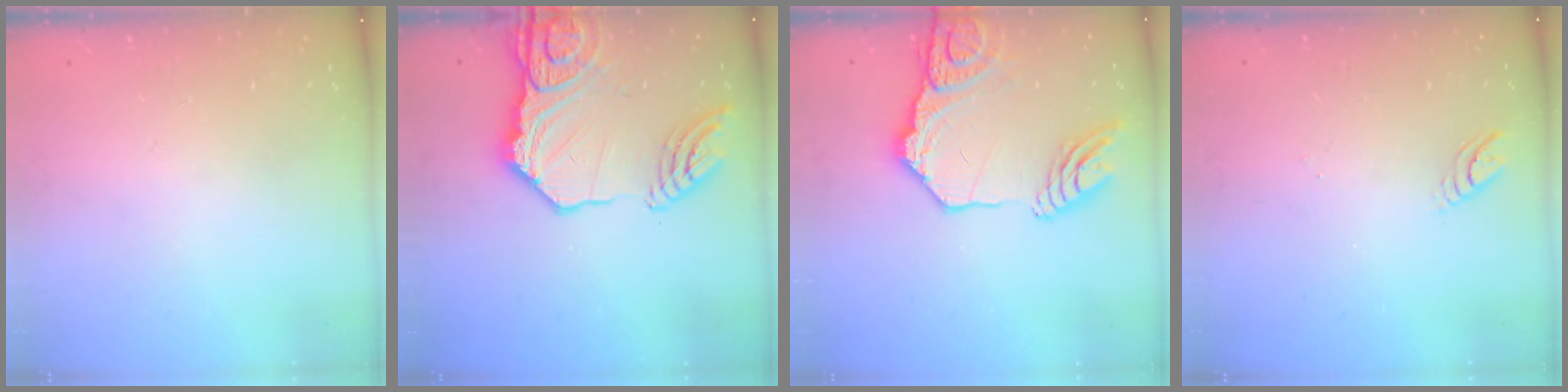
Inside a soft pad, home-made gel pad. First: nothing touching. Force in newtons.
{"total": 21.1, "press": 21.0, "slide": 2.4}
{"total": 20.0, "press": 19.8, "slide": 2.6}
{"total": 3.9, "press": 3.9, "slide": 0.4}